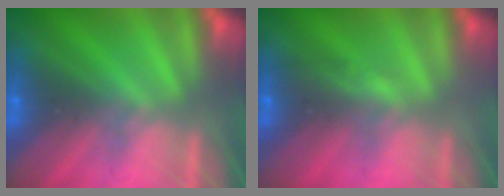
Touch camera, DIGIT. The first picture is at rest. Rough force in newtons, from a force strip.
{"total": 2.6}